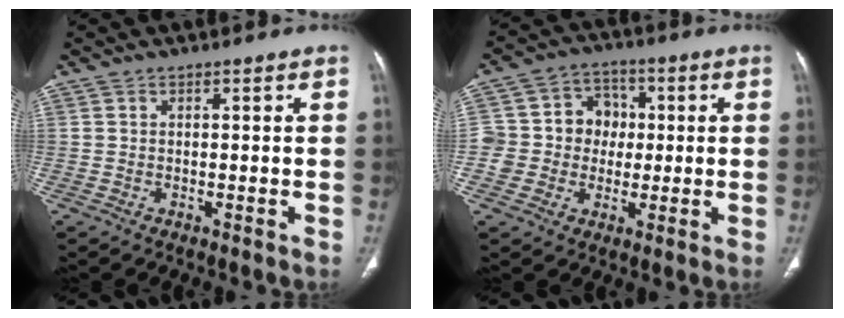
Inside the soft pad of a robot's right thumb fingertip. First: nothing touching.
{"total": 11.1, "force": [-0.1, 10.3, 4.1], "torque": [-0.027, 0.027, -0.005]}